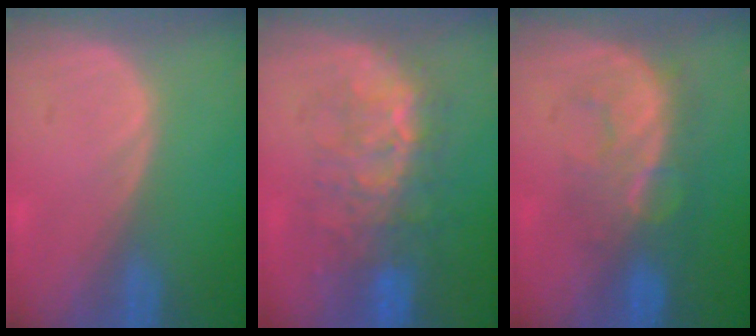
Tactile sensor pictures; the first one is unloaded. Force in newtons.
{"total": 8.9, "press": 8.5, "slide": 2.8}
{"total": 7.9, "press": 7.5, "slide": 2.7}